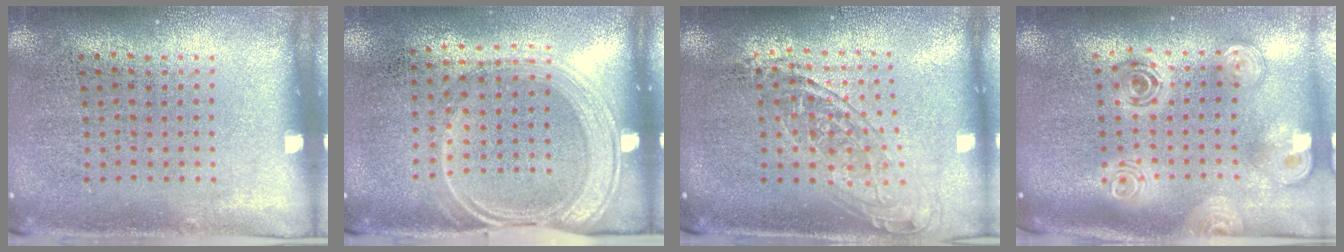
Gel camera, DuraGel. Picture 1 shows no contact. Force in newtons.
{"total": 1.6, "press": 1.4, "slide": 0.9}
{"total": 1.5, "press": 1.3, "slide": 0.8}
{"total": 2.7, "press": 1.9, "slide": 1.9}